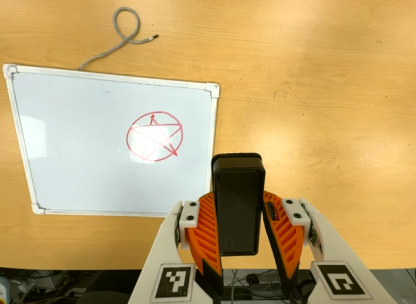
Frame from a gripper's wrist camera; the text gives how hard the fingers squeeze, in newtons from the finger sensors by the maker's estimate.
{"total": 6.6, "left": 5.3, "right": 7.9}